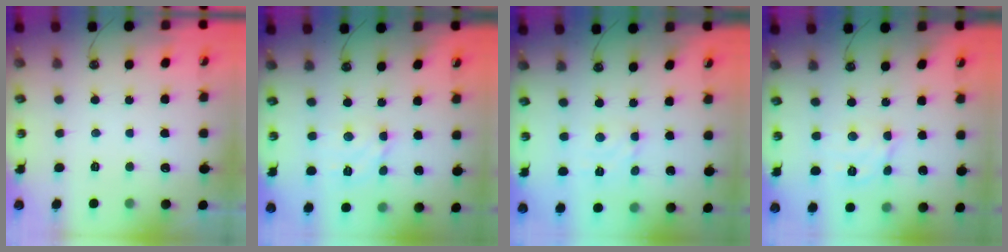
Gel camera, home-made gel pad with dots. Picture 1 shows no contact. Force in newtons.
{"total": 4.7, "press": 4.7, "slide": 0.3}
{"total": 2.8, "press": 2.7, "slide": 0.4}
{"total": 7.0, "press": 7.0, "slide": 0.3}